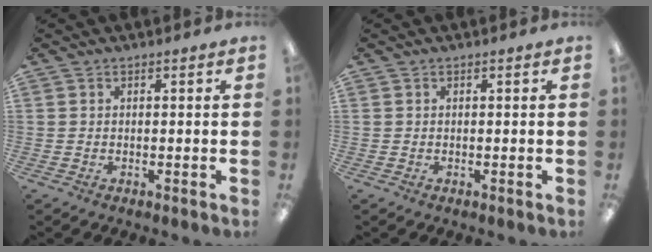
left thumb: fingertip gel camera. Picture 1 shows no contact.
{"total": 0.0}